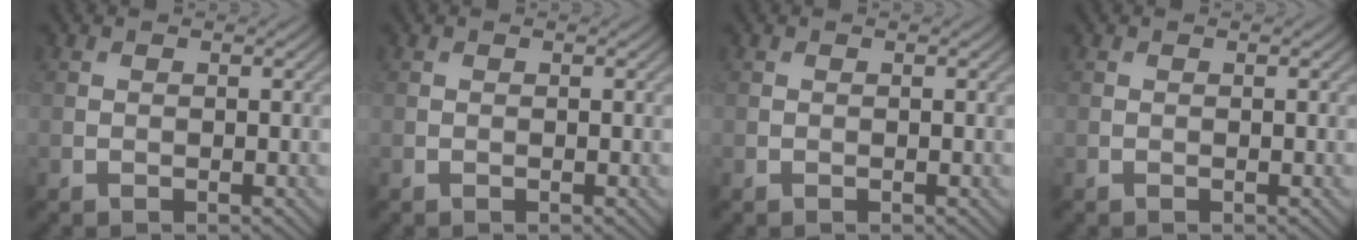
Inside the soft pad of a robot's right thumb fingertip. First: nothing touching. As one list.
[{"total": 0.0}, {"total": 0.0}, {"total": 0.0}]